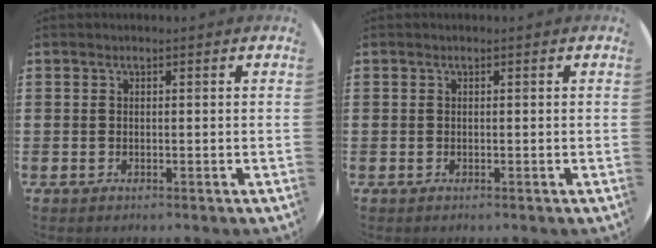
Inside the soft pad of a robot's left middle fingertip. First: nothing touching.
{"total": 0.0}